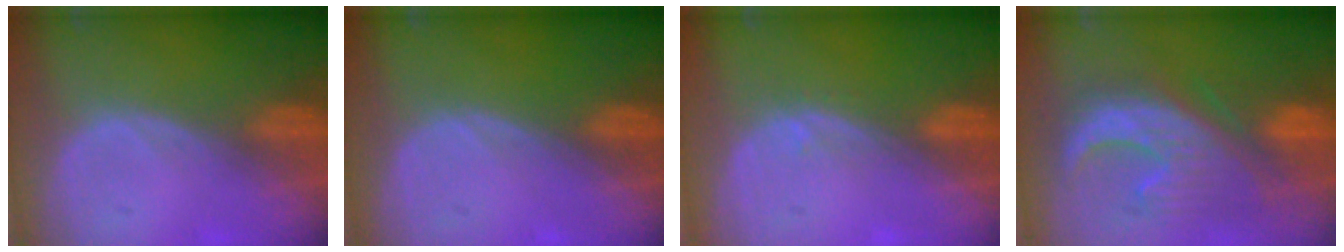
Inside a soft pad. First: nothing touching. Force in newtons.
{"total": 0.0}
{"total": 0.7, "press": 0.7, "slide": 0.2}
{"total": 10.5, "press": 10.2, "slide": 2.5}